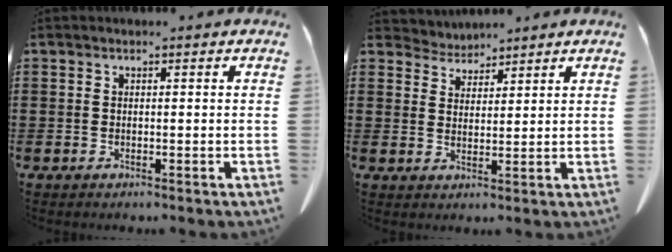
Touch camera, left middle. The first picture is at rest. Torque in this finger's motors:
{"motor_torque": [-0.11, -0.03, -0.16, -0.04]}